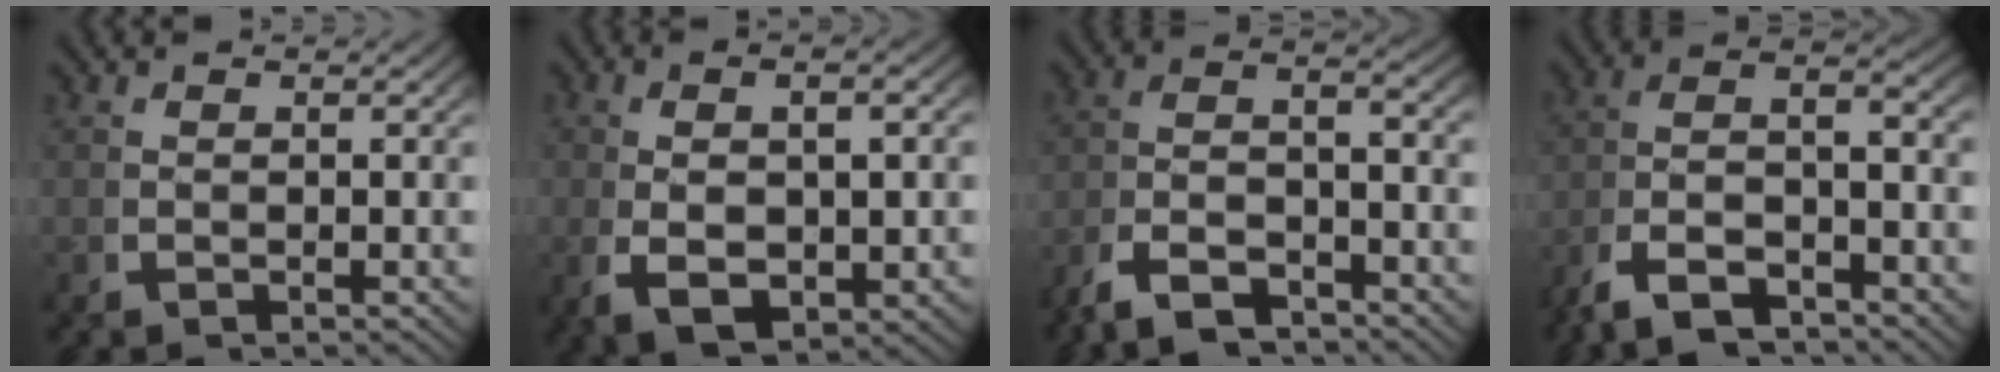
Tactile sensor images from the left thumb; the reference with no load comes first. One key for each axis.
{"total": 6.9, "fx": -1.4, "fy": 3.8, "fz": 5.7, "tx": -0.122, "ty": -0.023, "tz": 0.000}
{"total": 6.1, "fx": -3.0, "fy": 3.1, "fz": 4.4, "tx": -0.080, "ty": -0.009, "tz": -0.054}
{"total": 8.0, "fx": -2.8, "fy": 4.6, "fz": 5.9, "tx": -0.112, "ty": -0.011, "tz": -0.051}